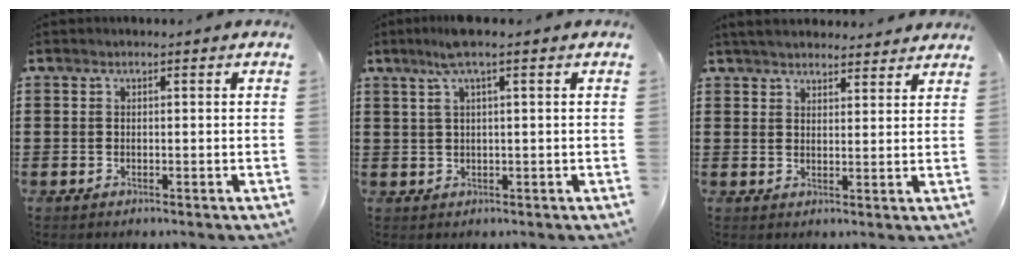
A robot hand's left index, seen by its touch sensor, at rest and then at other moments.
{"total": 3.6, "force": [1.7, -0.1, 3.1], "torque": [-0.072, -0.001, 0.027]}
{"total": 3.9, "force": [3.8, 0.4, 0.7], "torque": [-0.023, -0.008, 0.072]}